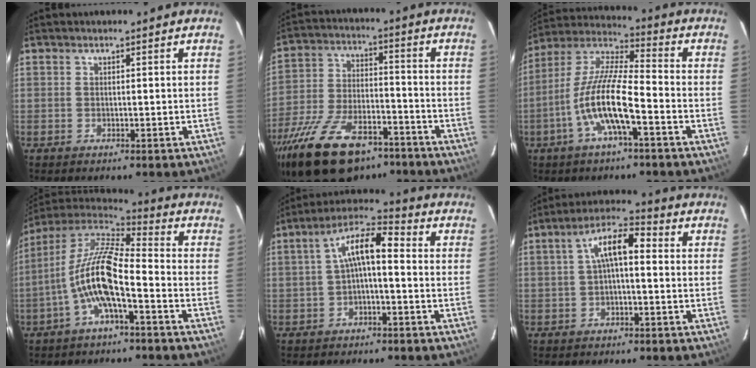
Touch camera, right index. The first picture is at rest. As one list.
[{"total": 21.0, "force": [-14.8, 9.4, 11.5], "torque": [-0.237, -0.021, -0.243]}, {"total": 13.3, "force": [-5.1, 2.4, 12.1], "torque": [-0.242, 0.000, -0.101]}, {"total": 13.5, "force": [-4.6, 3.2, 12.2], "torque": [-0.237, 0.004, -0.094]}, {"total": 7.6, "force": [-0.4, 2.5, 7.2], "torque": [-0.143, 0.026, -0.010]}, {"total": 7.5, "force": [0.5, 2.7, 7.0], "torque": [-0.133, 0.026, 0.007]}]